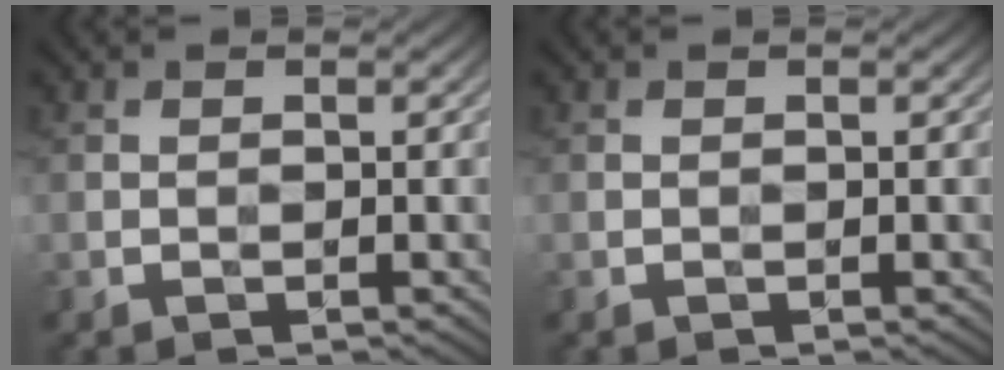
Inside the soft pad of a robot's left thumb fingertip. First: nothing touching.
{"total": 0.0}